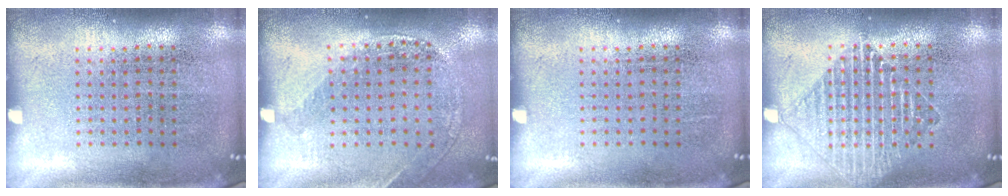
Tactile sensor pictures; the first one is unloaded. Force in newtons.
{"total": 1.2, "press": 1.1, "slide": 0.3}
{"total": 0.0}
{"total": 1.3, "press": 1.3, "slide": 0.2}